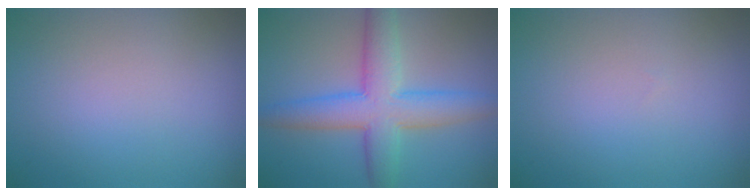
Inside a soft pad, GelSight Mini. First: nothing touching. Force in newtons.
{"total": 7.2, "press": 7.2, "slide": 0.1}
{"total": 0.0}